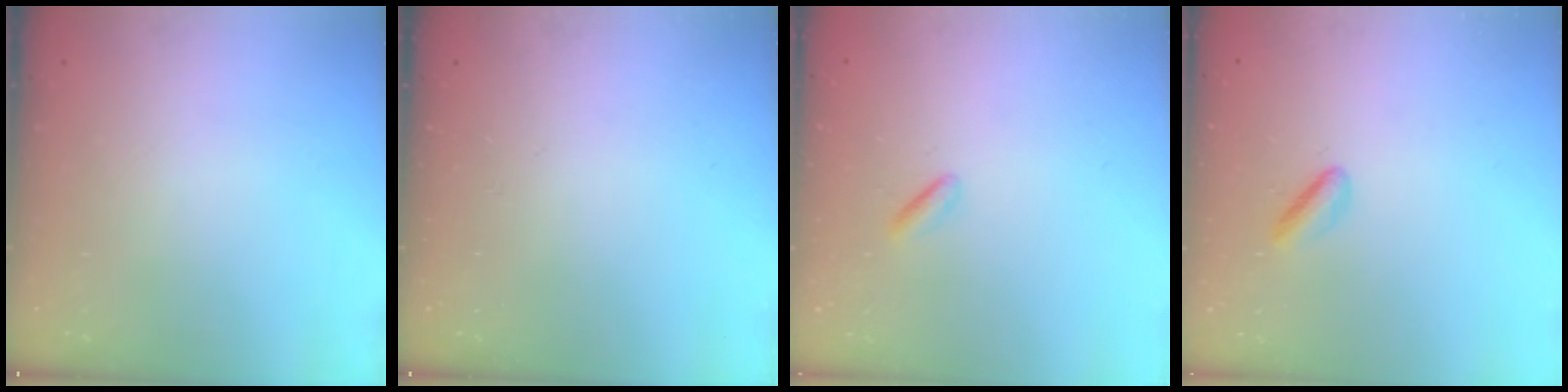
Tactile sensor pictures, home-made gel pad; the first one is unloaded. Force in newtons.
{"total": 0.0}
{"total": 0.6, "press": 0.0, "slide": 0.6}
{"total": 2.5, "press": 2.5, "slide": 0.5}